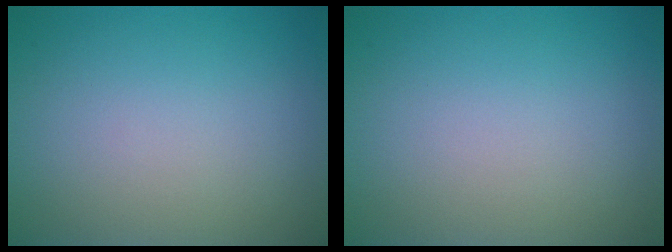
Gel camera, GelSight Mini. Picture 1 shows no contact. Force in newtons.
{"total": 0.0}